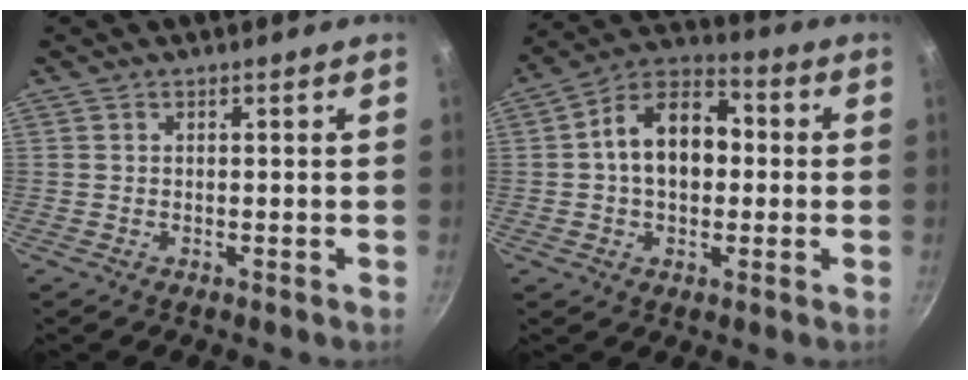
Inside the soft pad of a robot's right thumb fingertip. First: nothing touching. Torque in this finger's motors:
{"motor_torque": [-0.49, 0.75, 1.18, -0.32, 0.09]}